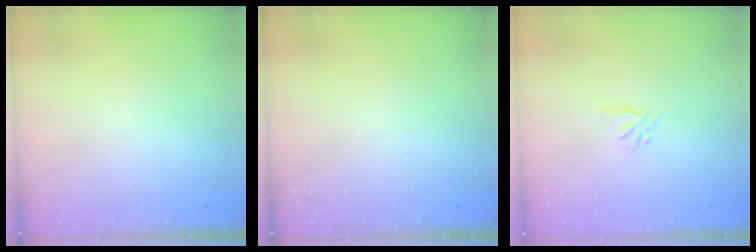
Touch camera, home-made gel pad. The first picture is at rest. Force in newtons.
{"total": 0.0}
{"total": 1.7, "press": 1.6, "slide": 0.5}